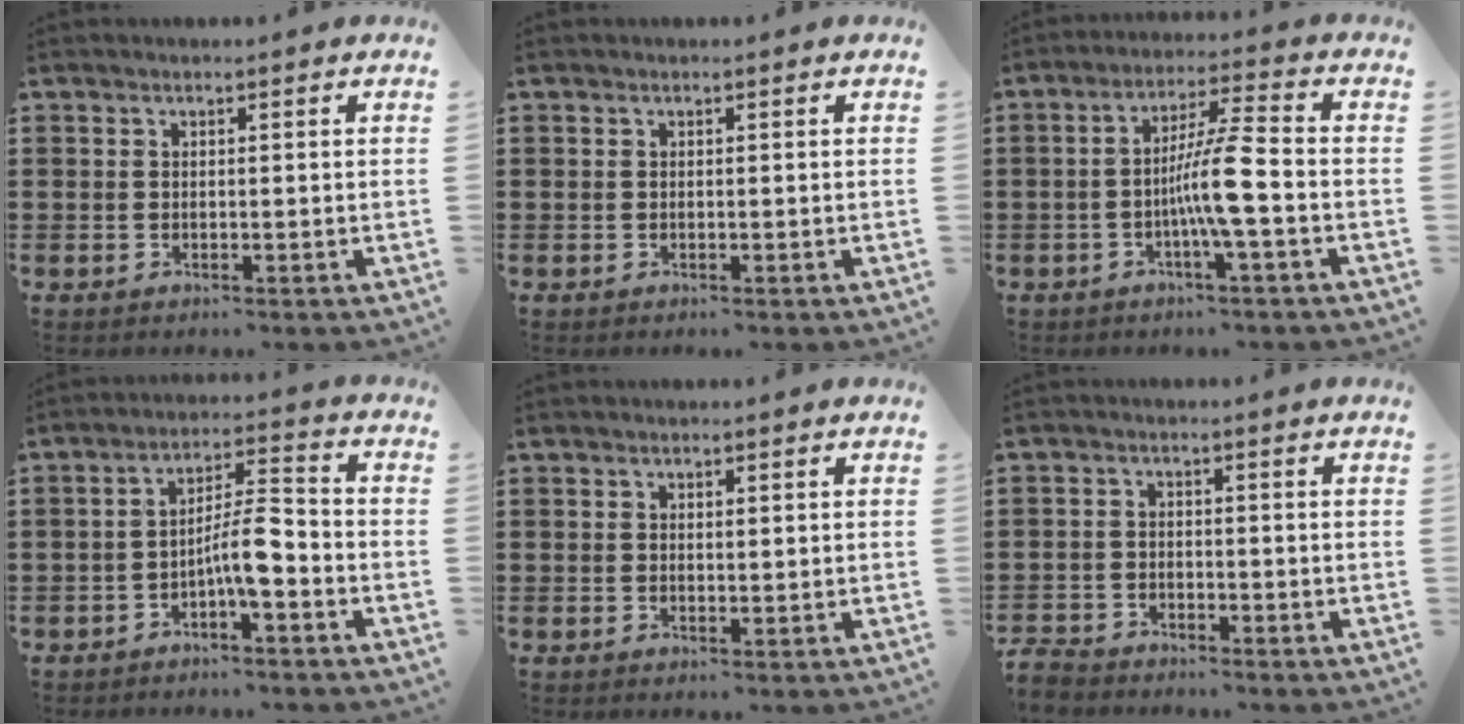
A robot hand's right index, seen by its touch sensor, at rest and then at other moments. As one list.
[{"total": 0.0}, {"total": 8.2, "force": [-2.1, 0.1, 7.9], "torque": [-0.150, -0.007, -0.045]}, {"total": 6.7, "force": [-2.8, 1.5, 5.9], "torque": [-0.102, 0.009, -0.052]}, {"total": 0.7, "force": [0.3, 0.3, 0.5], "torque": [-0.011, 0.003, 0.006]}, {"total": 2.8, "force": [-2.7, 0.5, 0.2], "torque": [-0.024, -0.006, -0.063]}]